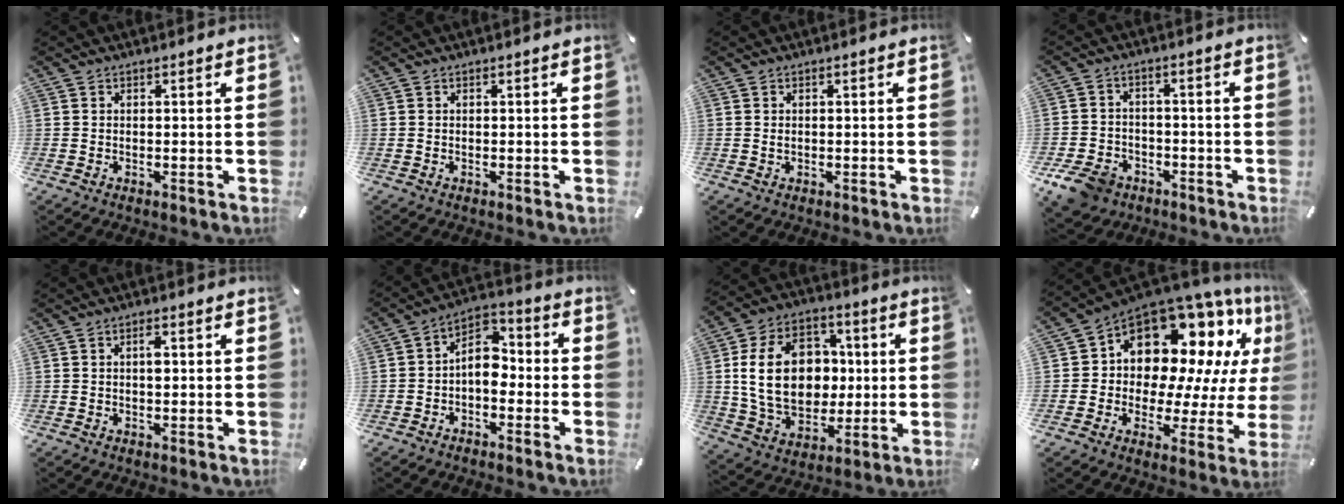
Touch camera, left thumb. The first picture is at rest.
{"total": 0.0}
{"total": 0.6, "force": [0.0, 0.4, 0.4], "torque": [-0.010, 0.000, -0.001]}
{"total": 8.2, "force": [-5.1, 5.7, 2.9], "torque": [-0.073, 0.032, -0.098]}
{"total": 2.1, "force": [0.3, 0.9, 1.8], "torque": [-0.030, 0.001, 0.002]}
{"total": 7.4, "force": [-1.9, 5.1, 5.0], "torque": [-0.092, 0.008, -0.039]}
{"total": 19.7, "force": [1.4, 15.2, 12.4], "torque": [-0.238, 0.009, 0.030]}
{"total": 16.1, "force": [8.8, 10.8, 8.0], "torque": [-0.122, -0.085, 0.155]}